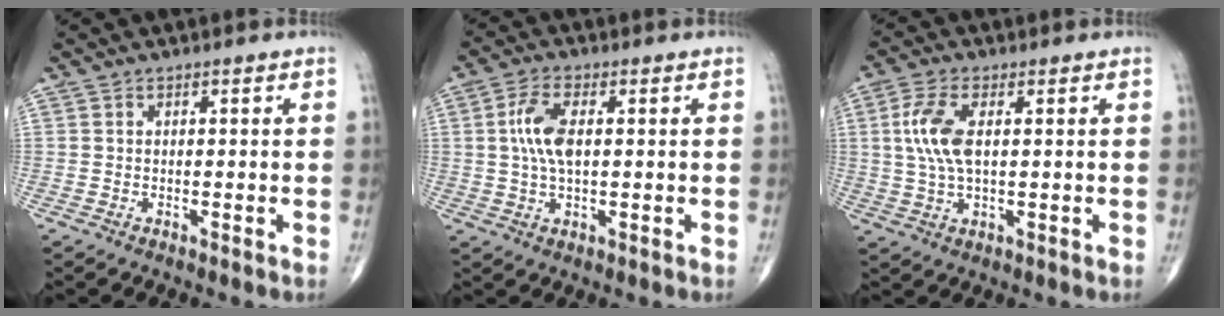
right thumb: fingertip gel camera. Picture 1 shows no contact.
{"total": 6.9, "force": [0.9, 3.1, 6.1], "torque": [-0.134, 0.006, 0.014]}
{"total": 7.8, "force": [1.3, 3.6, 6.9], "torque": [-0.162, 0.004, 0.026]}